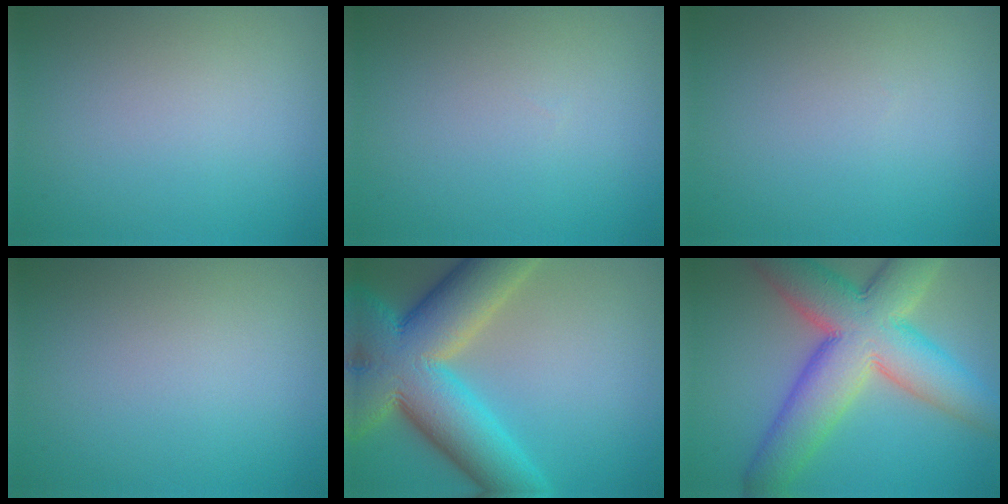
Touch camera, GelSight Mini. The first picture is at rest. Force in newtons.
{"total": 0.0}
{"total": 0.0}
{"total": 0.0}
{"total": 13.6, "press": 13.5, "slide": 1.0}
{"total": 11.7, "press": 11.7, "slide": 0.4}